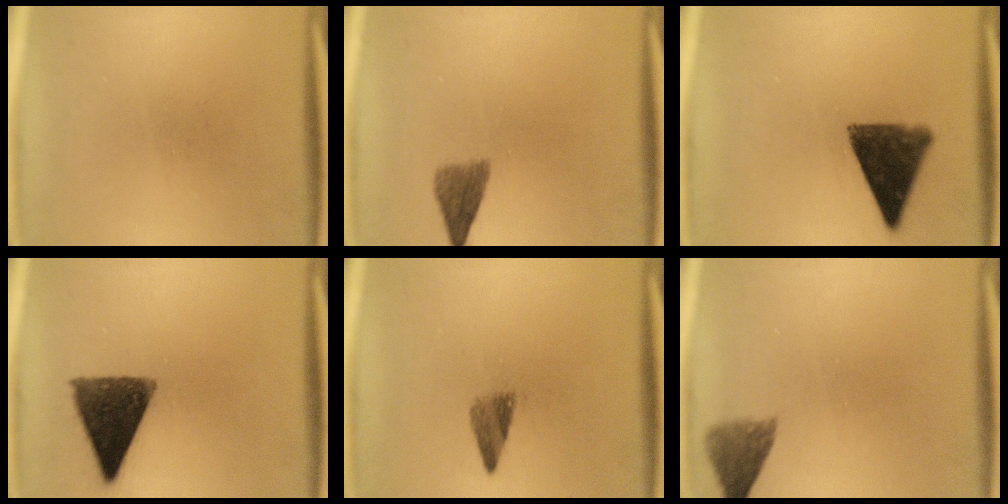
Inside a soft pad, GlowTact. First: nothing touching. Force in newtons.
{"total": 3.4}
{"total": 11.1}
{"total": 11.9}
{"total": 2.9}
{"total": 3.7}